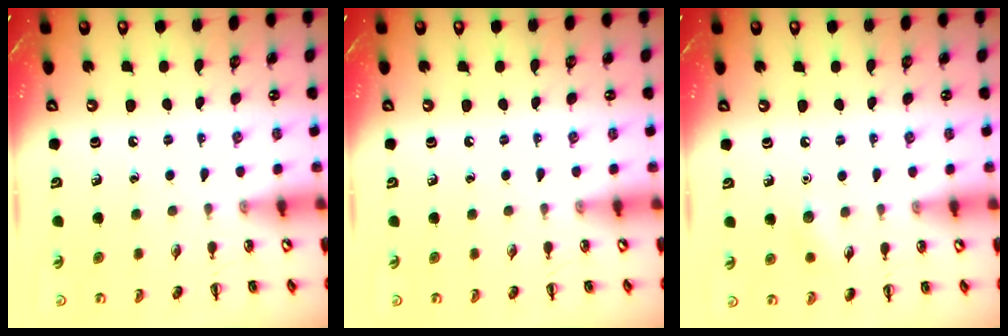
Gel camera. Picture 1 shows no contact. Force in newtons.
{"total": 0.0}
{"total": 5.6, "press": 5.4, "slide": 1.5}